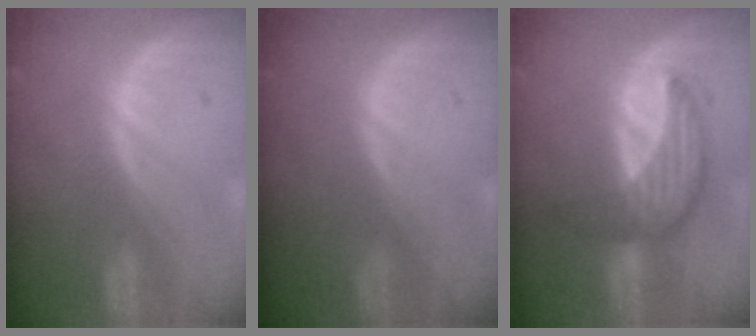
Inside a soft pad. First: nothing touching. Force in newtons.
{"total": 0.0}
{"total": 7.1, "press": 7.1, "slide": 0.1}